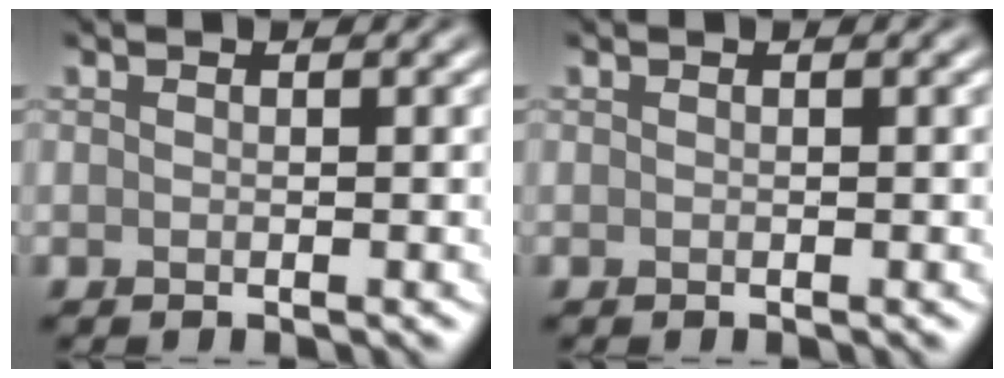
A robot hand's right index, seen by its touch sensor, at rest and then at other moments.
{"total": 0.0}